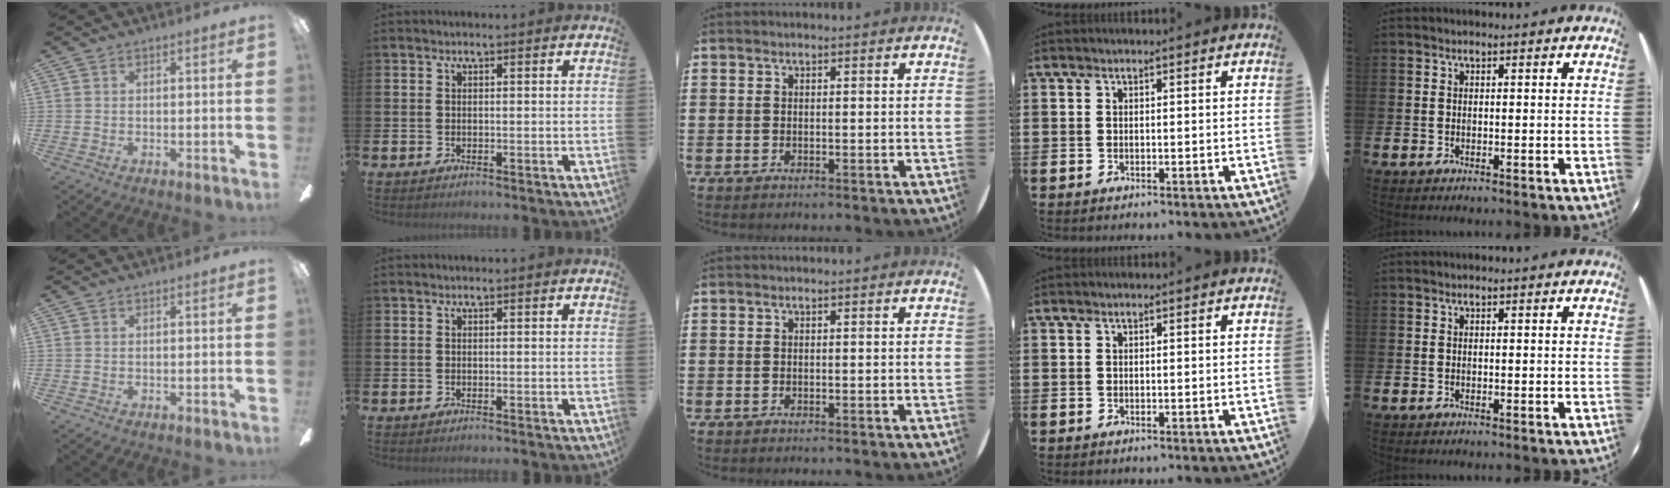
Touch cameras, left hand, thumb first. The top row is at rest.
{}